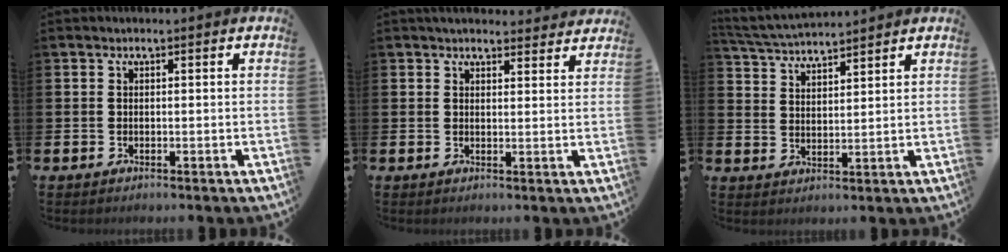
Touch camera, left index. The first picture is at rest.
{"total": 3.4, "force": [3.4, 0.7, 0.2], "torque": [-0.001, -0.020, 0.060]}
{"total": 4.6, "force": [4.5, 0.3, 0.5], "torque": [-0.026, -0.024, 0.080]}